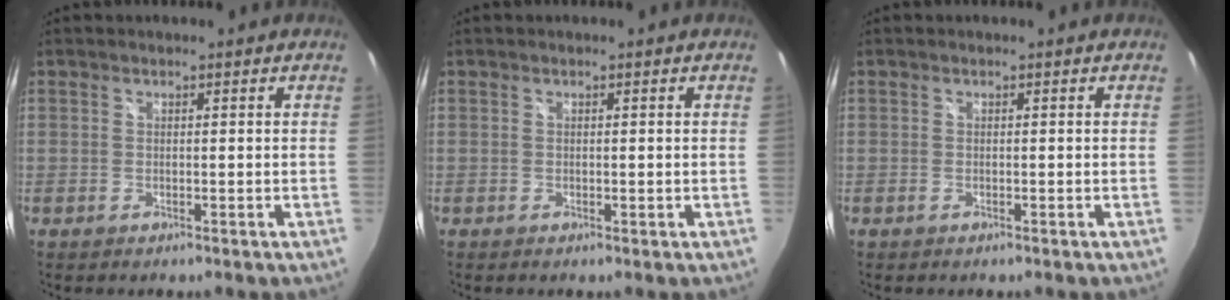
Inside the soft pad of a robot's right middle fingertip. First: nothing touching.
{"total": 0.0}
{"total": 0.0}